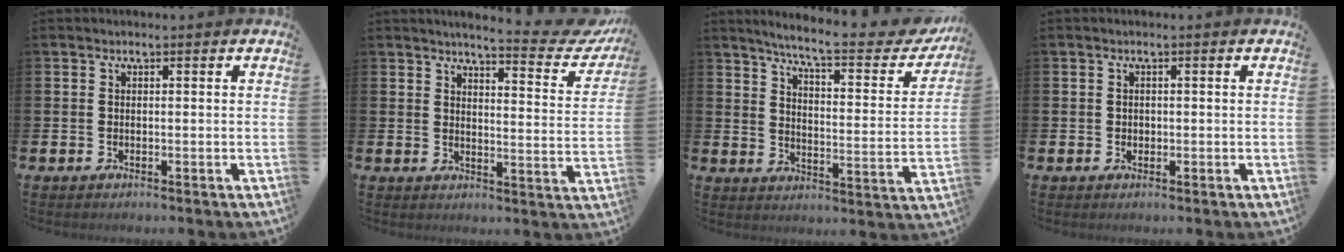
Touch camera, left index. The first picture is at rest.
{"total": 5.0, "force": [4.7, 0.5, 1.8], "torque": [-0.035, -0.042, 0.072]}
{"total": 7.9, "force": [7.0, 0.6, 3.7], "torque": [-0.087, -0.052, 0.111]}
{"total": 0.8, "force": [0.2, 0.7, 0.2], "torque": [0.005, 0.004, 0.001]}